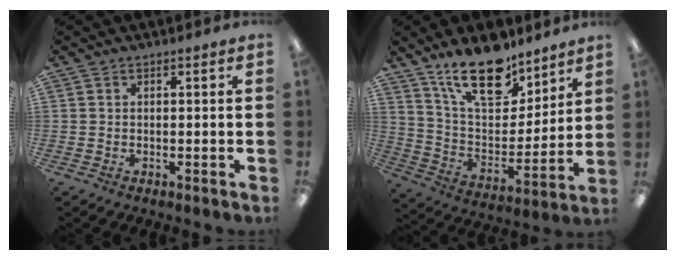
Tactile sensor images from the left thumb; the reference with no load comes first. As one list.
[{"total": 18.9, "force": [13.7, 8.6, 9.7], "torque": [-0.165, -0.079, 0.242]}]